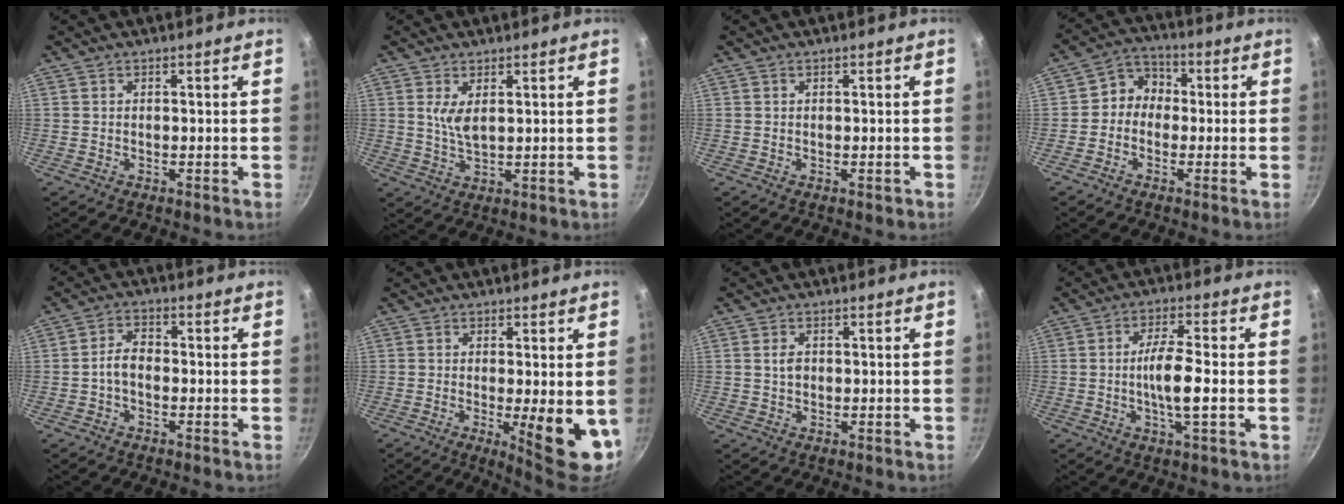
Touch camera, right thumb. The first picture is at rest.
{"total": 4.2, "force": [1.5, 1.7, 3.6], "torque": [-0.066, -0.015, 0.033]}
{"total": 0.7, "force": [0.0, 0.4, 0.6], "torque": [-0.005, 0.001, -0.001]}
{"total": 5.7, "force": [-0.6, 5.1, 2.5], "torque": [-0.009, 0.022, -0.029]}
{"total": 4.2, "force": [-1.0, 2.6, 3.1], "torque": [-0.051, 0.022, -0.025]}
{"total": 10.0, "force": [-1.3, 2.4, 9.6], "torque": [-0.115, -0.013, -0.008]}
{"total": 2.3, "force": [0.2, 1.7, 1.5], "torque": [-0.019, 0.003, 0.002]}
{"total": 7.8, "force": [-1.0, 1.5, 7.6], "torque": [-0.145, 0.009, -0.023]}